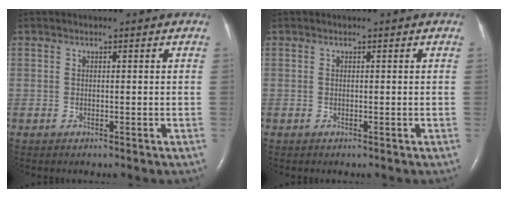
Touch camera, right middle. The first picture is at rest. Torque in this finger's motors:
{"motor_torque": [0.00, 0.00, 0.00, 0.01]}